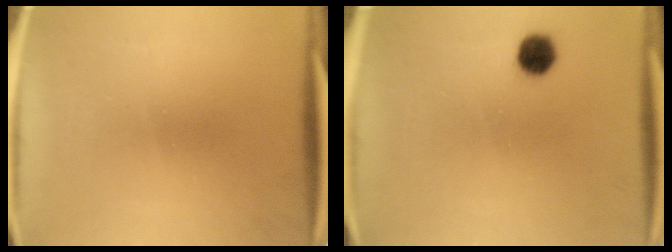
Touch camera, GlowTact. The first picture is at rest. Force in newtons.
{"total": 4.7}